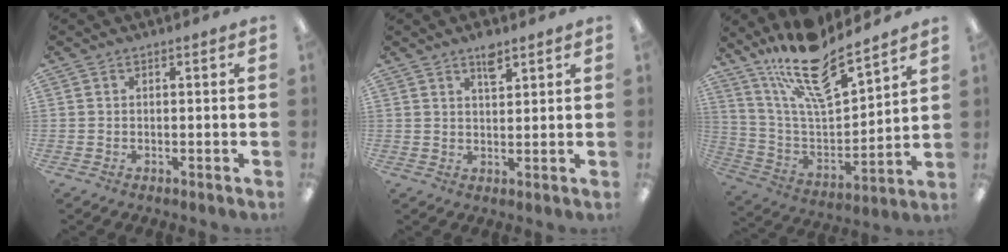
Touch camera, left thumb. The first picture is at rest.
{"total": 4.5, "force": [3.2, 1.6, 2.7], "torque": [-0.035, -0.012, 0.052]}
{"total": 18.5, "force": [14.8, 5.3, 9.7], "torque": [-0.182, -0.097, 0.255]}